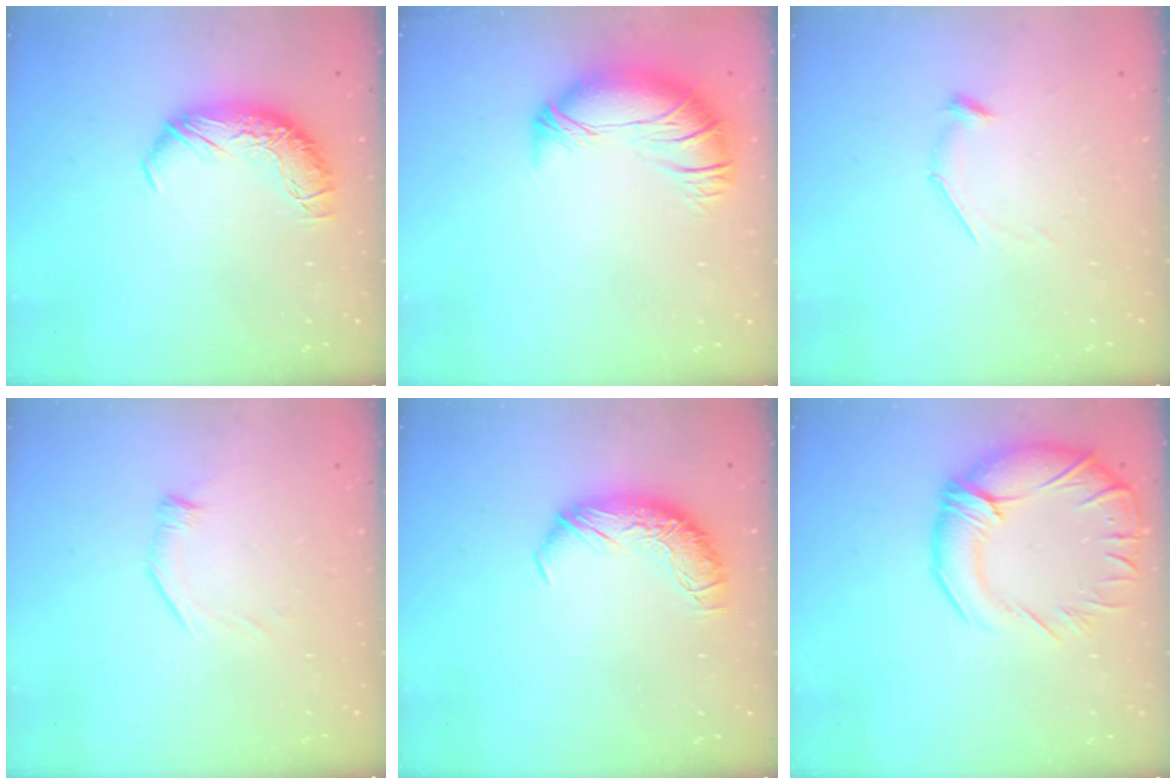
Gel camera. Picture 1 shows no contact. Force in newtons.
{"total": 2.8, "press": 0.9, "slide": 2.6}
{"total": 6.0, "press": 6.0, "slide": 0.6}
{"total": 5.8, "press": 5.7, "slide": 1.1}
{"total": 0.0}
{"total": 9.0, "press": 7.7, "slide": 4.6}